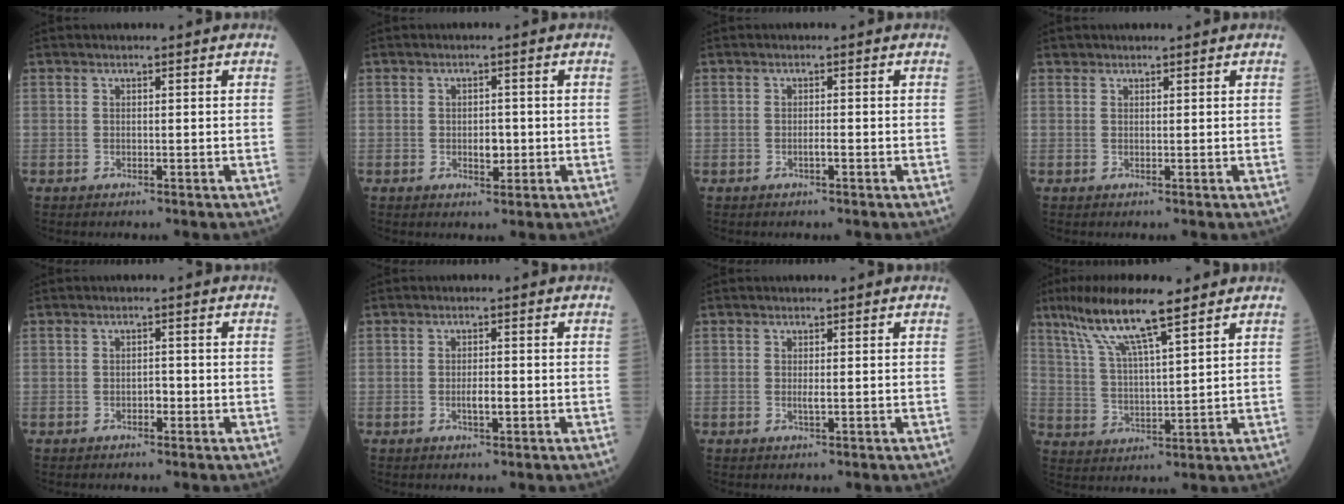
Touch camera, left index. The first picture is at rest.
{"total": 2.5, "force": [-0.5, 1.4, 2.0], "torque": [-0.030, 0.002, -0.004]}
{"total": 0.8, "force": [-0.4, 0.0, 0.7], "torque": [-0.013, 0.002, -0.008]}
{"total": 0.6, "force": [0.5, 0.3, -0.1], "torque": [-0.005, 0.001, 0.008]}
{"total": 1.2, "force": [-0.6, 0.7, 0.9], "torque": [-0.011, 0.004, -0.011]}
{"total": 2.1, "force": [-0.6, 0.5, 1.9], "torque": [-0.035, 0.001, -0.010]}
{"total": 0.8, "force": [0.0, 0.0, 0.8], "torque": [-0.020, -0.002, -0.001]}
{"total": 11.5, "force": [7.8, 0.9, 8.4], "torque": [-0.165, 0.017, 0.144]}